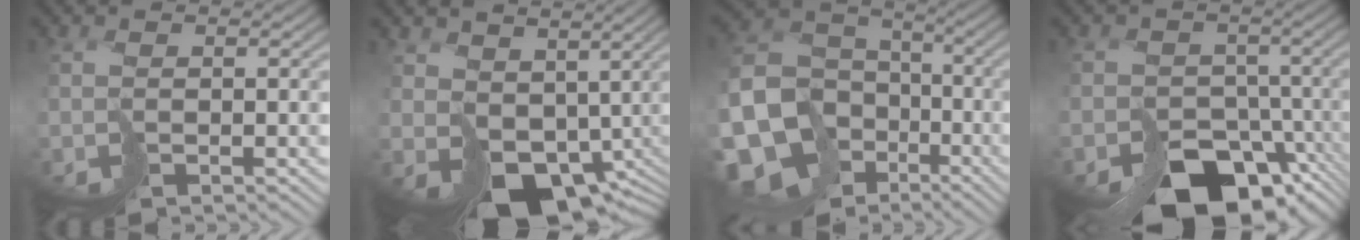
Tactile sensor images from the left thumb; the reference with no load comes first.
{"total": 10.6, "force": [0.8, 8.3, 6.7], "torque": [-0.143, -0.037, 0.048]}
{"total": 17.0, "force": [-8.0, 13.1, 7.1], "torque": [-0.195, -0.045, -0.115]}
{"total": 11.3, "force": [-7.4, 7.1, 4.6], "torque": [-0.062, -0.033, -0.098]}